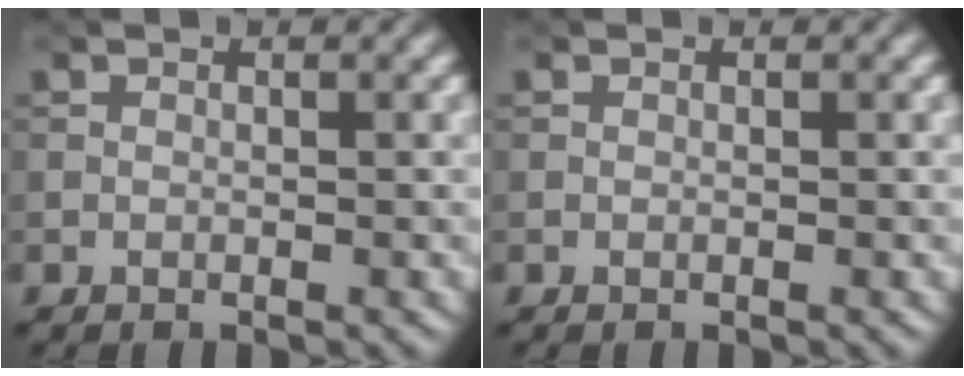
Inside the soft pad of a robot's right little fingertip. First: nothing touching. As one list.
[{"total": 0.0}]